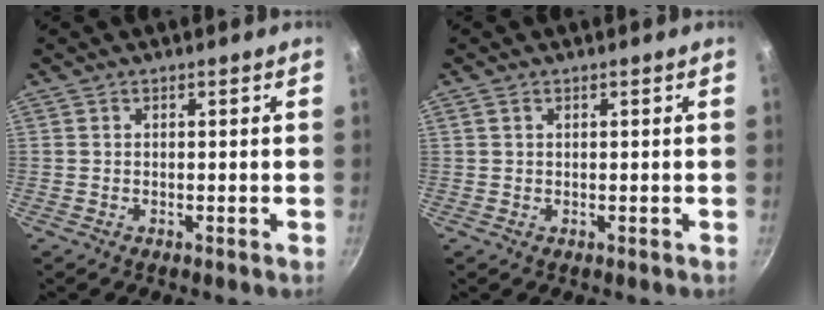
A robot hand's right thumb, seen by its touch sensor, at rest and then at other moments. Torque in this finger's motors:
{"motor_torque": [-0.33, 0.42, -0.38, 0.23, 0.06]}